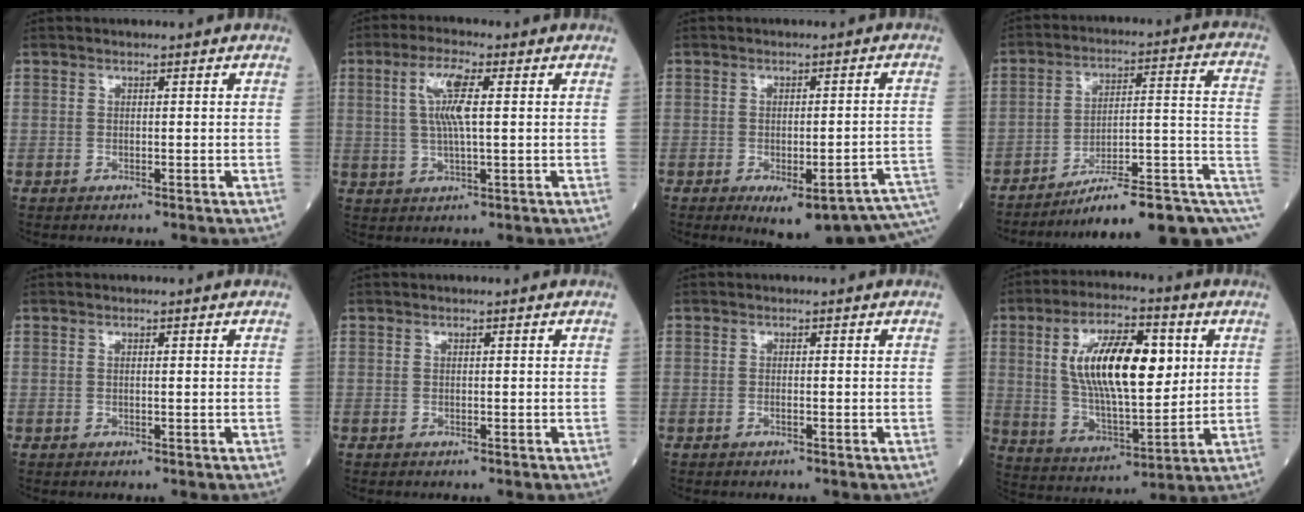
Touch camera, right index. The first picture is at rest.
{"total": 6.6, "force": [1.5, 0.9, 6.4], "torque": [-0.133, 0.006, 0.028]}
{"total": 16.0, "force": [-10.7, 3.4, 11.4], "torque": [-0.073, 0.010, -0.120]}
{"total": 18.7, "force": [-10.6, 3.2, 15.1], "torque": [-0.136, 0.061, -0.147]}
{"total": 0.0}
{"total": 0.0}
{"total": 0.6, "force": [-0.2, 0.0, 0.5], "torque": [-0.013, 0.000, -0.004]}
{"total": 16.8, "force": [3.9, 5.8, 15.3], "torque": [-0.283, 0.012, 0.069]}